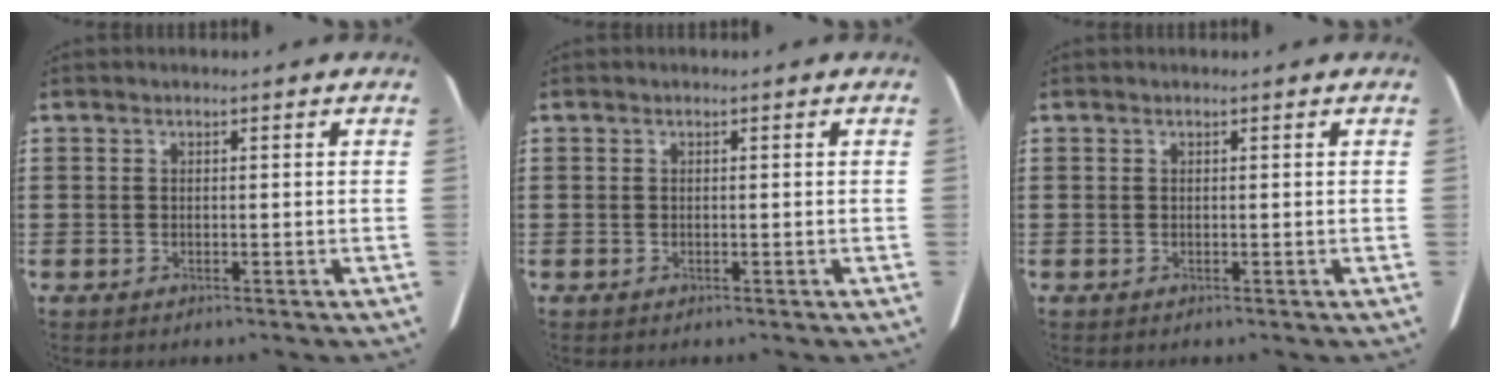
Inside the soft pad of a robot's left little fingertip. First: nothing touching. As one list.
[{"total": 0.0}, {"total": 0.0}]